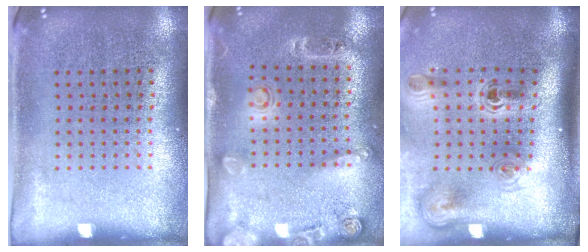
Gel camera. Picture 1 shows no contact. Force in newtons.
{"total": 1.6, "press": 1.2, "slide": 1.1}
{"total": 2.4, "press": 1.6, "slide": 1.8}